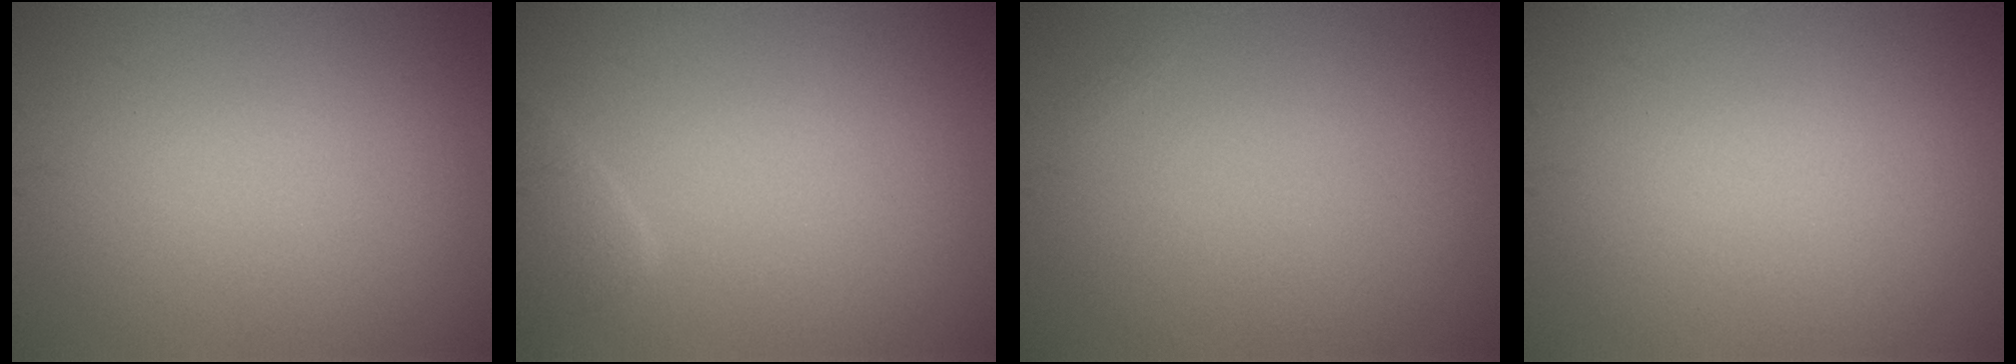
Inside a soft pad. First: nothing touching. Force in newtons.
{"total": 1.5, "press": 1.5, "slide": 0.1}
{"total": 0.0}
{"total": 0.0}